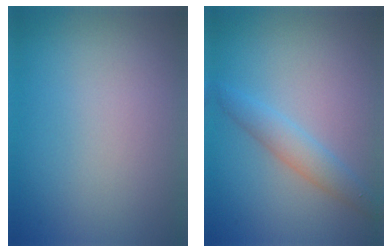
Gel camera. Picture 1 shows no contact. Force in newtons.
{"total": 2.4, "press": 2.4, "slide": 0.1}